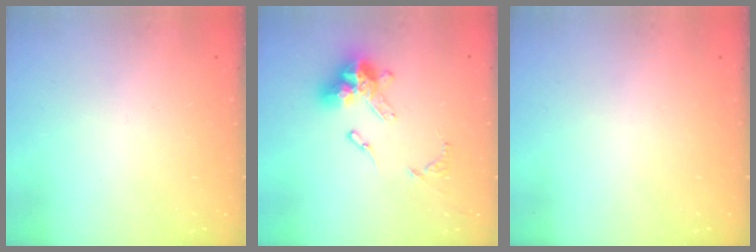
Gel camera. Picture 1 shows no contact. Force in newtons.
{"total": 14.2, "press": 14.1, "slide": 1.3}
{"total": 0.0}